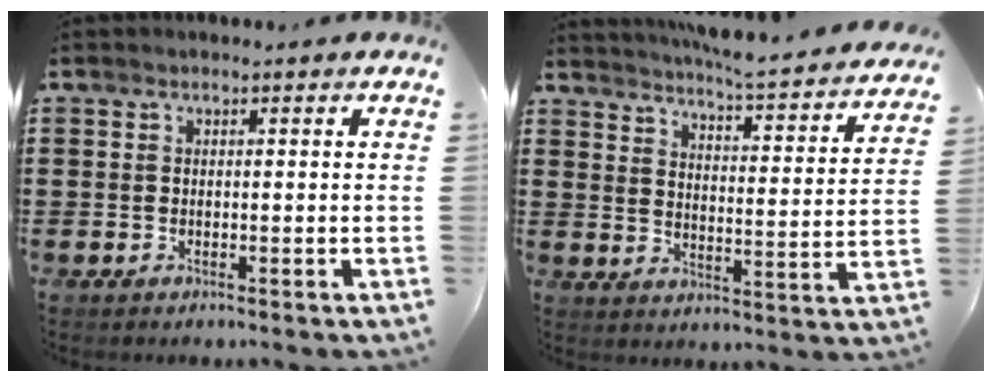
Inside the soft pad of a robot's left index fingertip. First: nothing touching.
{"total": 5.1, "force": [4.9, -0.6, 1.2], "torque": [-0.042, -0.045, 0.077]}